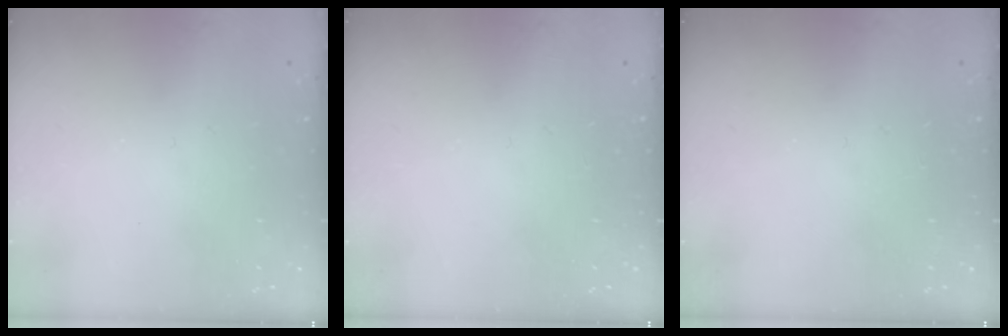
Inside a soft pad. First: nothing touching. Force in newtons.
{"total": 0.0}
{"total": 0.0}